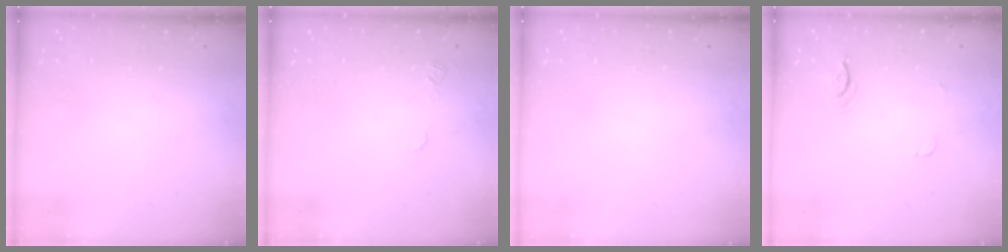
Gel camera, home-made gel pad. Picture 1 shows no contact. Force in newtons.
{"total": 5.3, "press": 5.2, "slide": 0.5}
{"total": 0.0}
{"total": 3.9, "press": 3.6, "slide": 1.7}